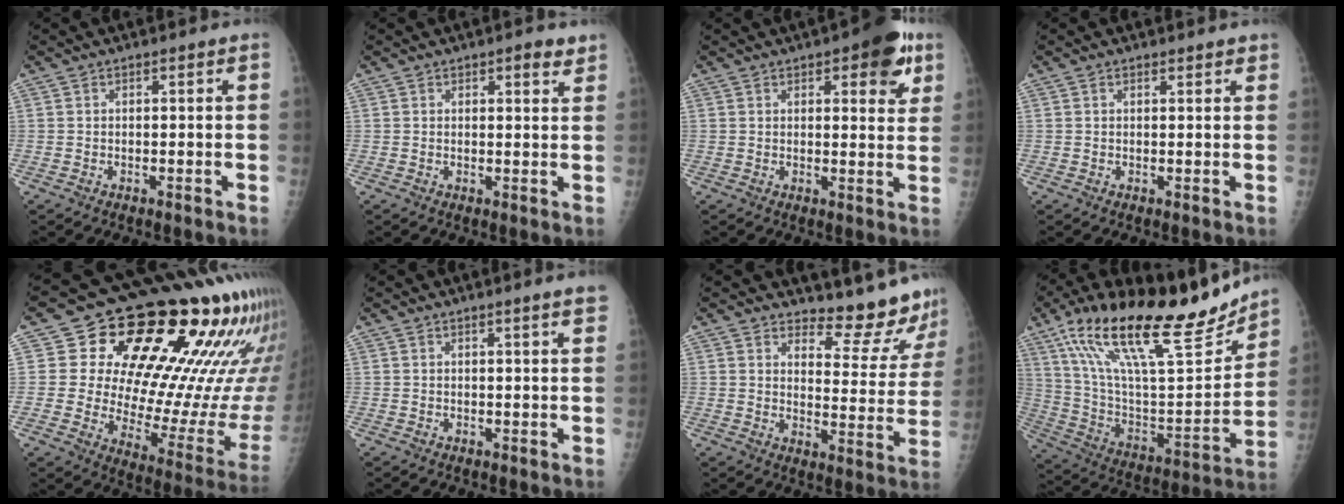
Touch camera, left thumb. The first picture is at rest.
{"total": 3.0, "force": [2.1, 1.0, 1.9], "torque": [-0.011, -0.011, 0.024]}
{"total": 9.7, "force": [4.9, 3.7, 7.6], "torque": [-0.064, -0.015, 0.055]}
{"total": 1.7, "force": [1.5, 0.5, 0.7], "torque": [0.000, -0.003, 0.019]}
{"total": 24.0, "force": [12.5, 9.1, 18.4], "torque": [-0.216, -0.061, 0.184]}
{"total": 3.4, "force": [2.4, -0.1, 2.4], "torque": [-0.027, -0.004, 0.029]}
{"total": 12.7, "force": [12.3, 1.9, 2.5], "torque": [-0.004, -0.140, 0.152]}
{"total": 30.4, "force": [20.5, 8.8, 20.6], "torque": [-0.316, -0.054, 0.353]}